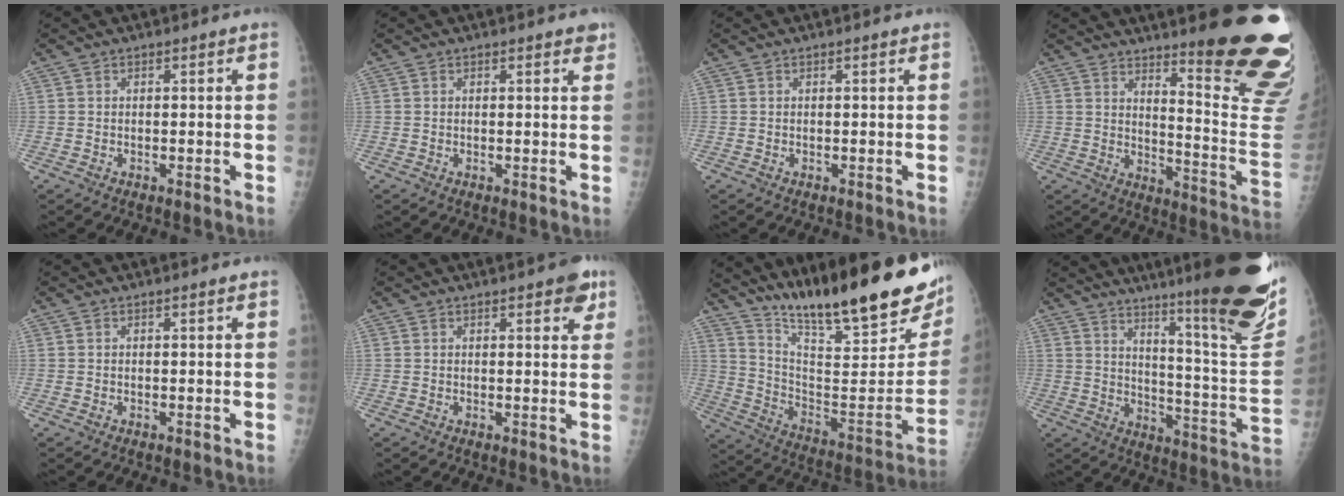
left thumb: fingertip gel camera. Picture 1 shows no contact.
{"total": 1.6, "force": [1.2, 0.5, 1.0], "torque": [-0.005, -0.002, 0.011]}
{"total": 0.0}
{"total": 21.2, "force": [15.1, 2.6, 14.7], "torque": [-0.167, -0.146, 0.197]}
{"total": 0.0}
{"total": 4.5, "force": [2.5, 1.6, 3.3], "torque": [-0.025, -0.008, 0.025]}
{"total": 29.1, "force": [21.6, 5.2, 18.7], "torque": [-0.268, -0.109, 0.337]}
{"total": 28.4, "force": [19.7, 2.2, 20.3], "torque": [-0.271, -0.119, 0.279]}